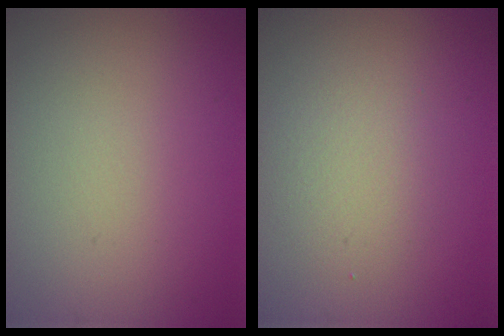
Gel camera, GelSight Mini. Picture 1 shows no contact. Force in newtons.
{"total": 2.4, "press": 2.4, "slide": 0.0}